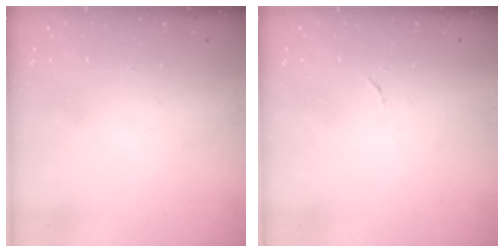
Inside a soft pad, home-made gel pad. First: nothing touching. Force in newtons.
{"total": 4.0, "press": 4.0, "slide": 0.3}